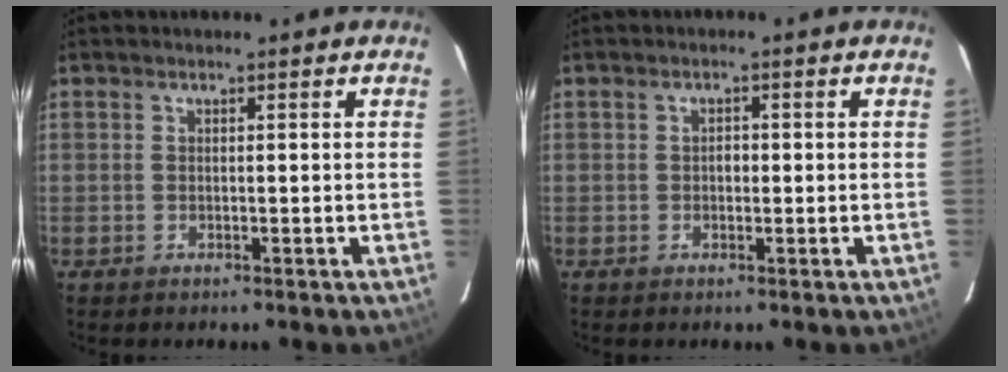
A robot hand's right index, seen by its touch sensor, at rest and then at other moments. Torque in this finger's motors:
{"motor_torque": [0.24, -0.11, 0.13, 0.03]}